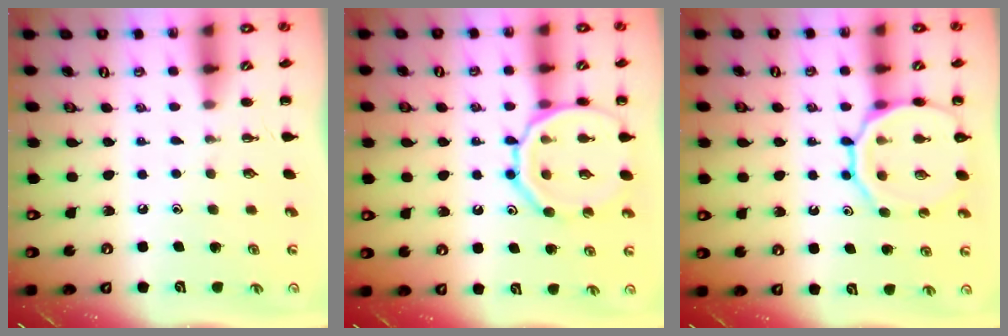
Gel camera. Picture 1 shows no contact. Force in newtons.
{"total": 15.5, "press": 15.4, "slide": 1.7}
{"total": 14.6, "press": 14.4, "slide": 2.1}